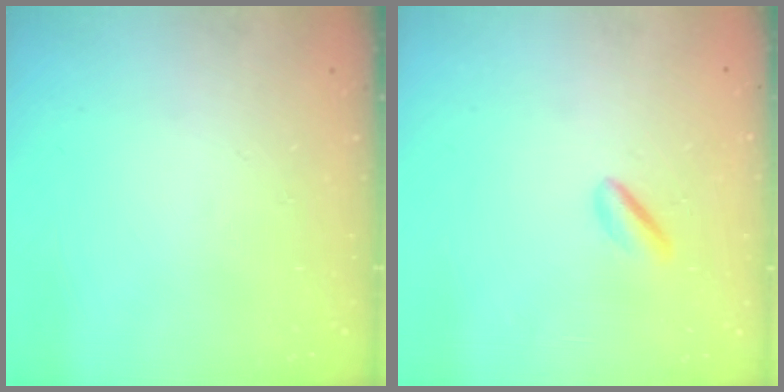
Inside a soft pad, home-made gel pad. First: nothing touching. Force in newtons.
{"total": 2.0, "press": 1.9, "slide": 0.7}